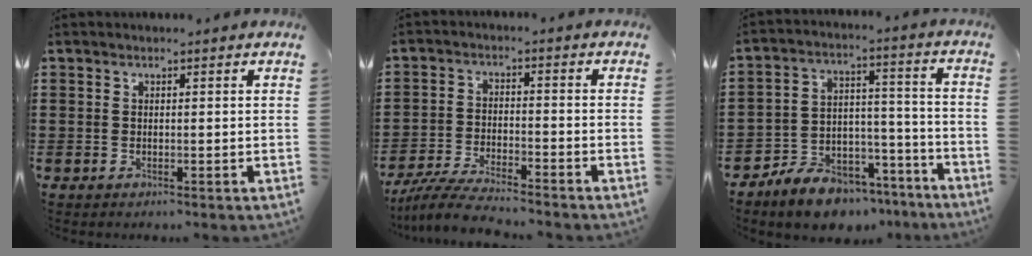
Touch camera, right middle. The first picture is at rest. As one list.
[{"total": 5.6, "force": [-5.2, 0.3, 2.2], "torque": [-0.055, -0.011, -0.104]}, {"total": 9.3, "force": [-8.4, 3.6, 2.0], "torque": [-0.030, 0.045, -0.157]}]